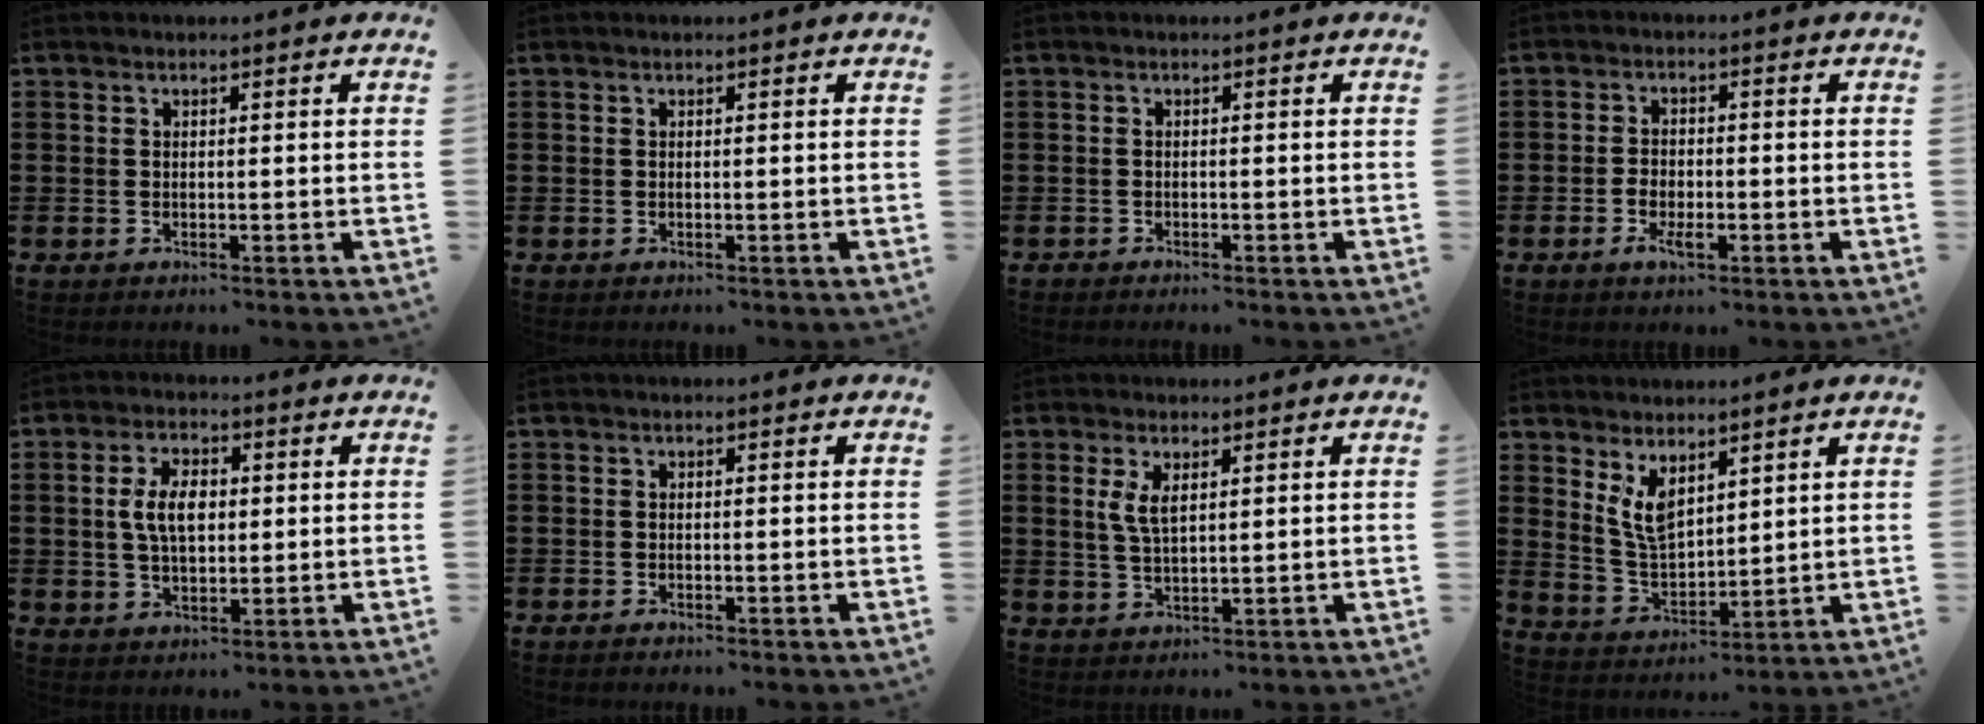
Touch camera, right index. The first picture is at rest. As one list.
[{"total": 0.0}, {"total": 0.8, "force": [-0.8, 0.2, -0.1], "torque": [-0.001, 0.002, -0.018]}, {"total": 2.8, "force": [-1.1, 1.4, 2.2], "torque": [-0.050, 0.000, -0.022]}, {"total": 6.1, "force": [0.6, 3.3, 5.1], "torque": [-0.104, 0.007, 0.004]}, {"total": 0.6, "force": [-0.6, 0.1, 0.0], "torque": [-0.002, -0.001, -0.012]}, {"total": 3.6, "force": [1.3, 1.4, 3.1], "torque": [-0.065, 0.005, 0.021]}, {"total": 5.8, "force": [3.5, 2.9, 3.7], "torque": [-0.092, -0.009, 0.063]}]